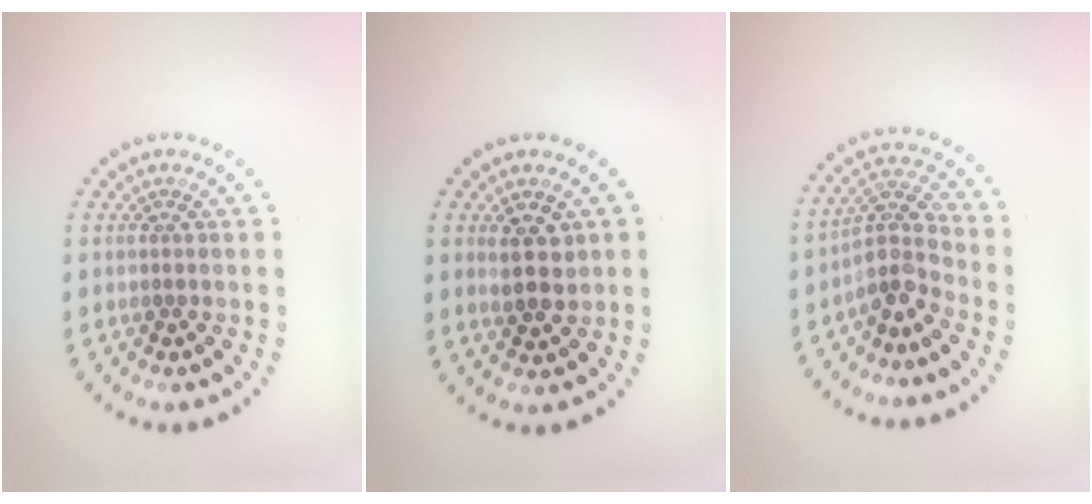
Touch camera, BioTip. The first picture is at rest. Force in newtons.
{"total": 2.8, "press": 2.7, "slide": 0.7}
{"total": 3.7, "press": 2.8, "slide": 2.5}